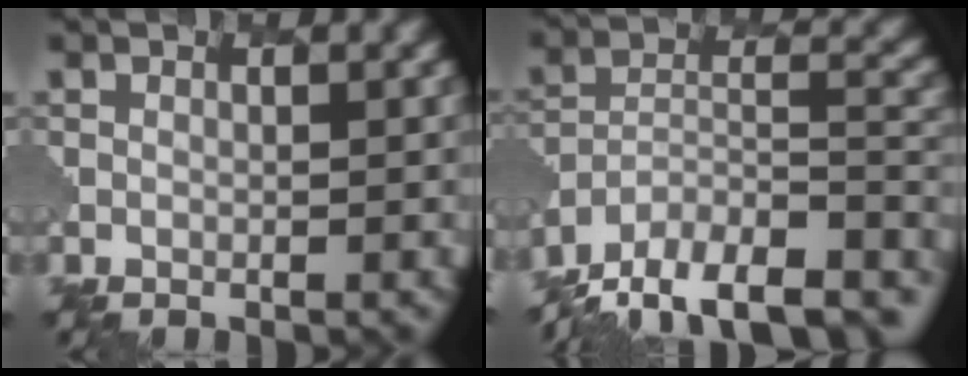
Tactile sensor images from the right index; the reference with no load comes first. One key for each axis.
{"total": 15.5, "fx": -13.3, "fy": 5.7, "fz": 5.7, "tx": -0.095, "ty": -0.004, "tz": -0.182}